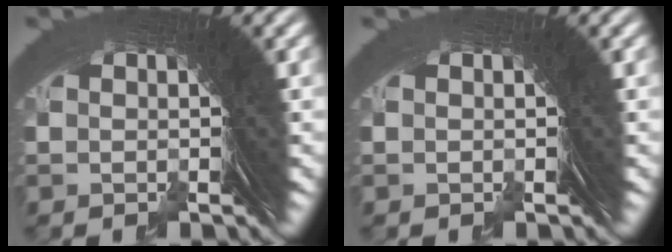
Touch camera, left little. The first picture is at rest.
{"total": 0.0}